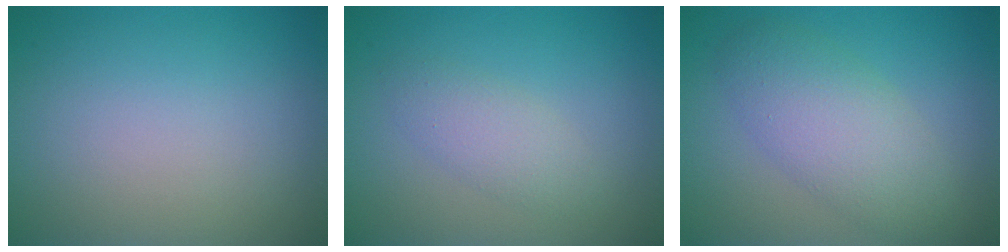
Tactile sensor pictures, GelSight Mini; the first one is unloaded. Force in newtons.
{"total": 2.2, "press": 2.2, "slide": 0.0}
{"total": 5.0, "press": 5.0, "slide": 0.1}